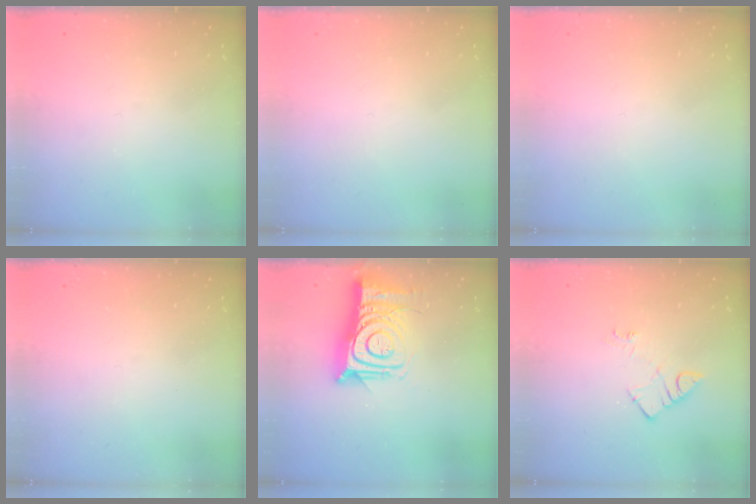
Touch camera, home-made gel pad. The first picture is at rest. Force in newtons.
{"total": 1.6, "press": 1.6, "slide": 0.1}
{"total": 1.8, "press": 1.7, "slide": 0.1}
{"total": 0.0}
{"total": 15.1, "press": 15.1, "slide": 1.1}
{"total": 5.0, "press": 4.9, "slide": 0.8}